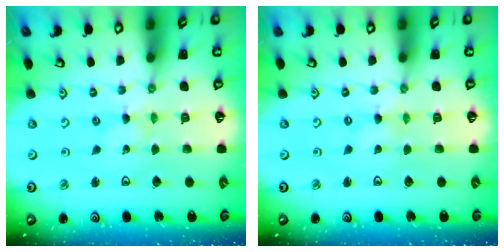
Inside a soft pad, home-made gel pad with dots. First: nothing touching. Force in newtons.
{"total": 0.0}